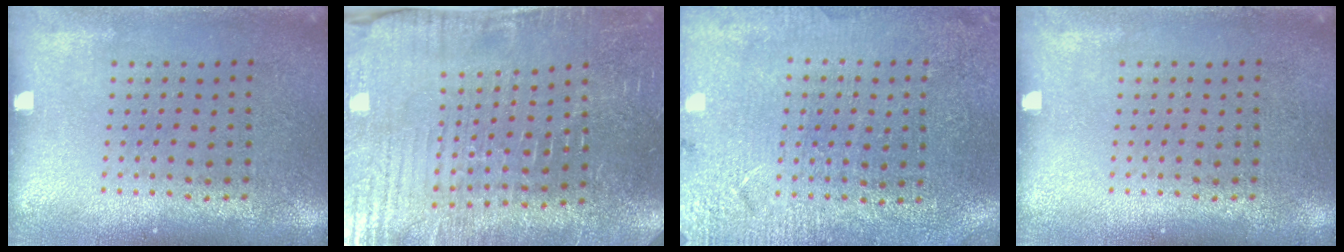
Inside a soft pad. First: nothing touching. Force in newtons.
{"total": 4.3, "press": 4.3, "slide": 0.3}
{"total": 2.9, "press": 2.9, "slide": 0.3}
{"total": 0.0}